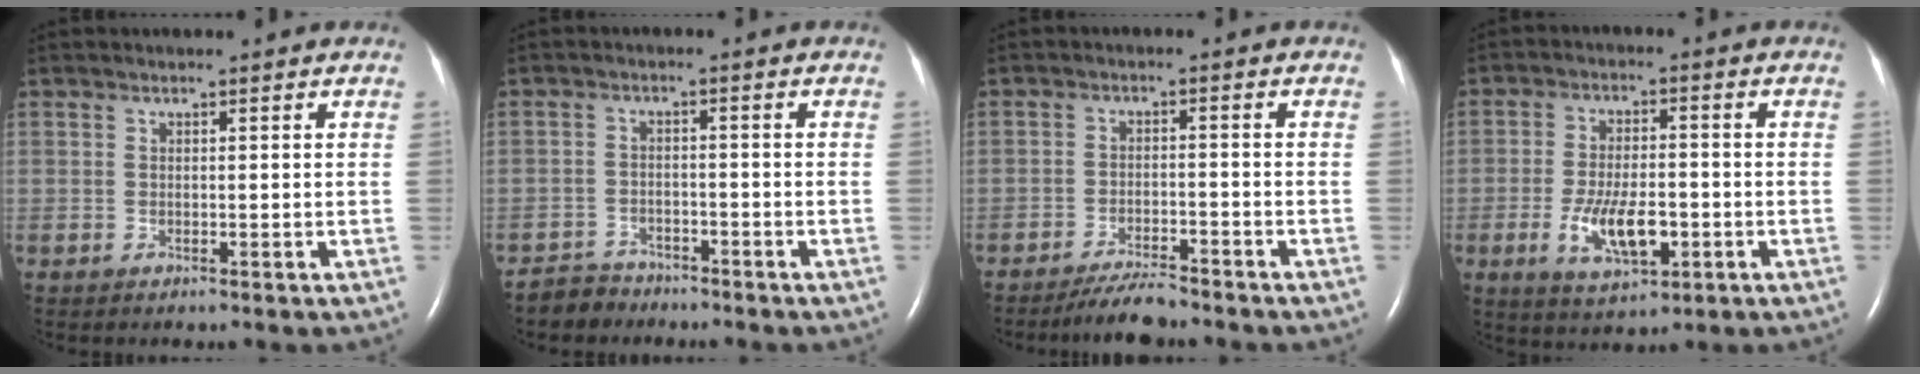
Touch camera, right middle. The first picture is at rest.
{"total": 3.7, "force": [-3.2, 1.6, -0.6], "torque": [0.009, -0.001, -0.061]}
{"total": 4.9, "force": [-4.5, 0.4, 1.8], "torque": [-0.039, -0.016, -0.081]}
{"total": 8.4, "force": [-2.6, 3.3, 7.3], "torque": [-0.144, -0.006, -0.039]}